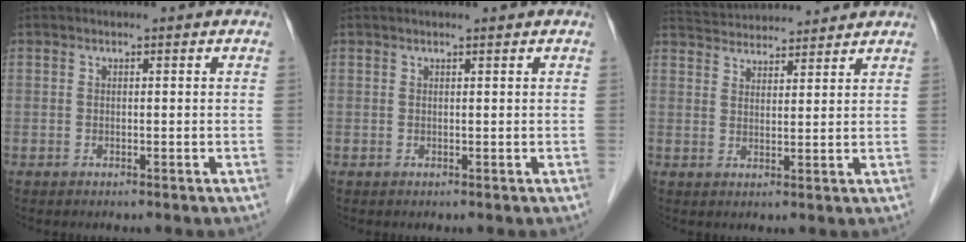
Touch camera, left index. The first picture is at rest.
{"total": 0.8, "force": [0.5, -0.2, 0.5], "torque": [-0.008, 0.004, 0.012]}
{"total": 9.5, "force": [9.2, 1.3, 1.9], "torque": [-0.038, 0.028, 0.140]}